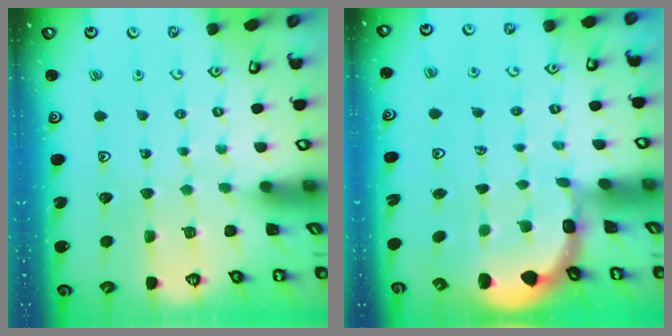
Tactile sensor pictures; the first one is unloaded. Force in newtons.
{"total": 2.6, "press": 2.4, "slide": 0.9}